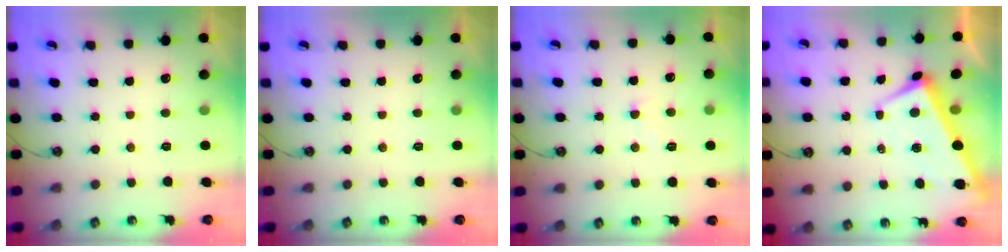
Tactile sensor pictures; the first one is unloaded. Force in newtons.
{"total": 0.0}
{"total": 1.4, "press": 1.3, "slide": 0.6}
{"total": 1.7, "press": 1.4, "slide": 0.9}